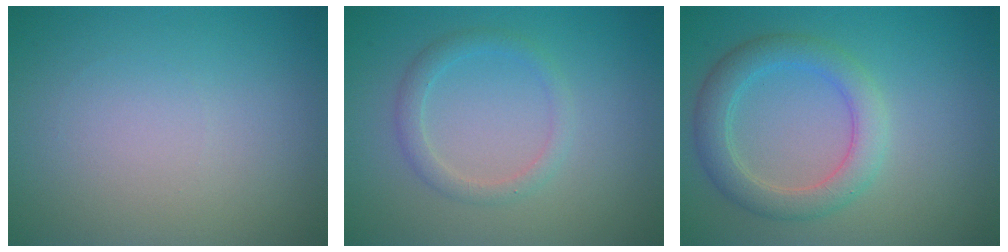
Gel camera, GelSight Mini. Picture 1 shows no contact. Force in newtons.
{"total": 1.9, "press": 1.9, "slide": 0.1}
{"total": 3.8, "press": 3.8, "slide": 0.1}